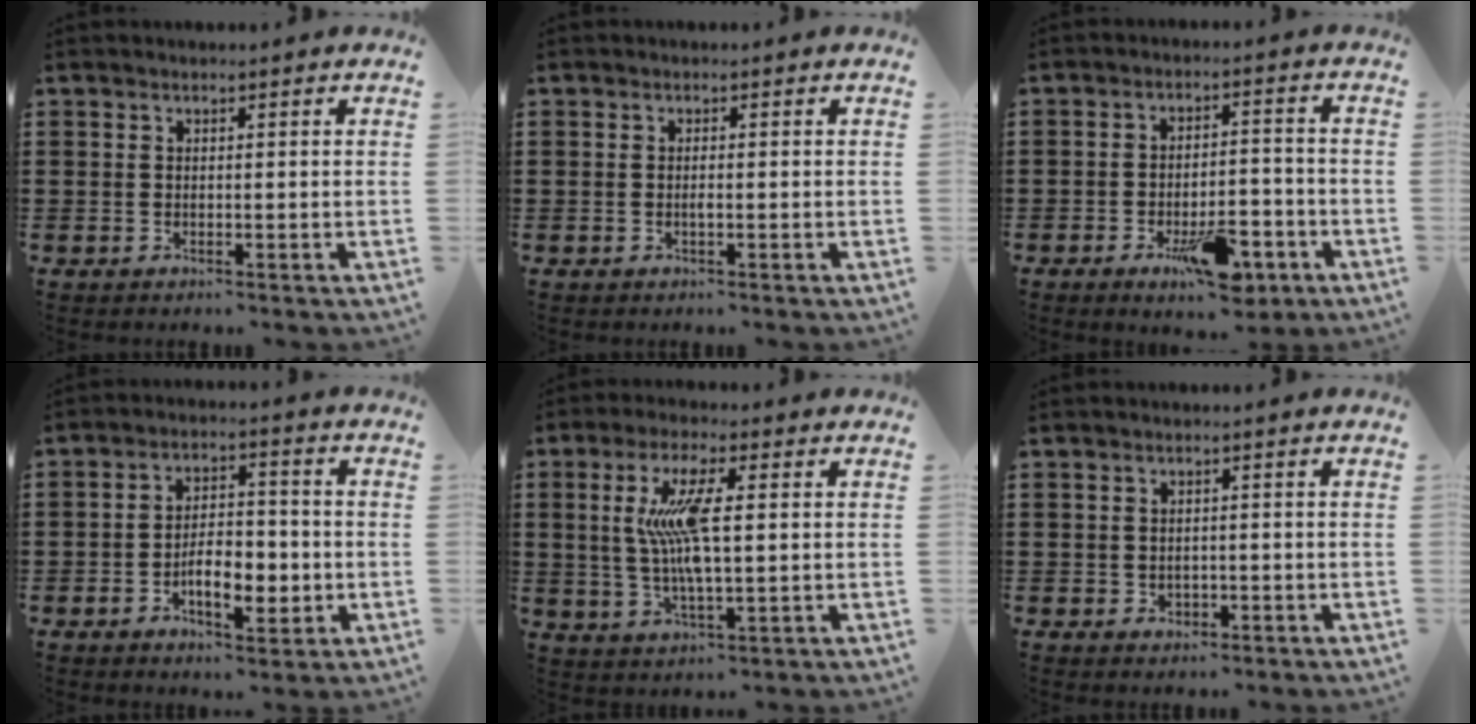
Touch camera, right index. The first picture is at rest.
{"total": 0.8, "force": [-0.2, 0.2, 0.8], "torque": [-0.016, -0.004, -0.003]}
{"total": 8.3, "force": [-4.2, 3.4, 6.2], "torque": [-0.089, 0.008, -0.064]}
{"total": 7.4, "force": [-2.4, 3.8, 5.8], "torque": [-0.100, 0.007, -0.045]}
{"total": 9.5, "force": [1.1, 2.5, 9.1], "torque": [-0.202, -0.002, 0.008]}
{"total": 0.7, "force": [0.0, 0.6, 0.4], "torque": [-0.009, 0.005, -0.001]}